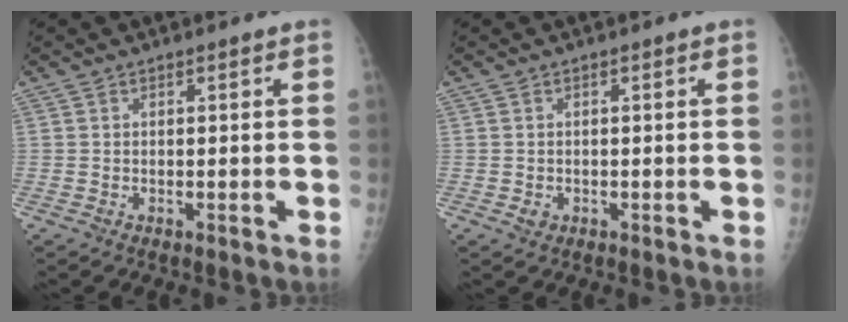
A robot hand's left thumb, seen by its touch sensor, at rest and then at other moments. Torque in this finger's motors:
{"motor_torque": [-0.06, -0.01, 0.01, 0.00, 0.00]}